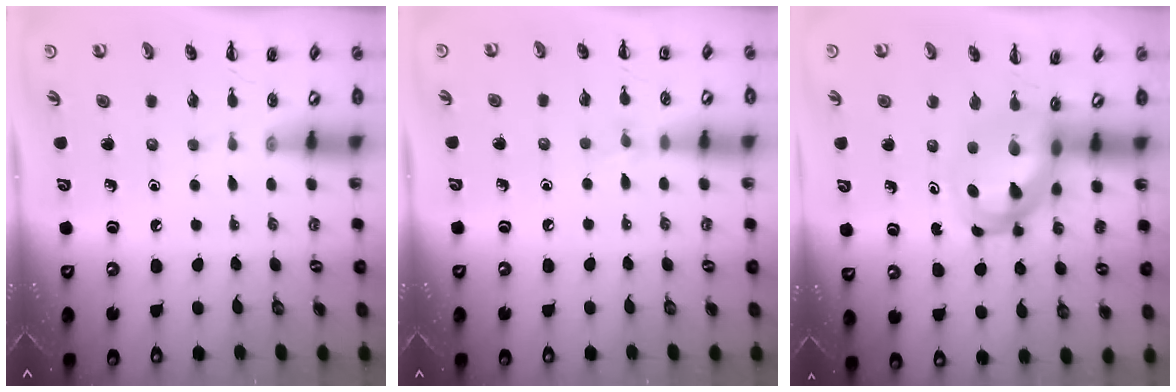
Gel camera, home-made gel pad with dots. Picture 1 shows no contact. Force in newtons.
{"total": 4.7, "press": 4.4, "slide": 1.6}
{"total": 5.1, "press": 5.0, "slide": 1.2}